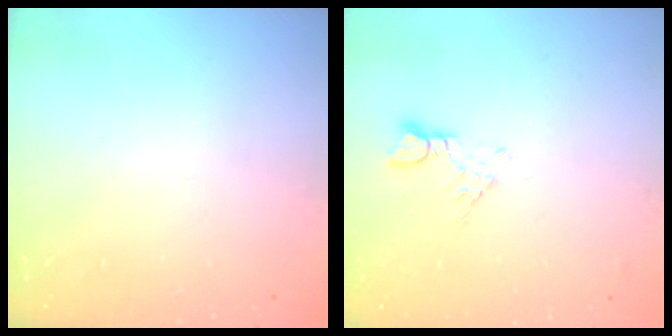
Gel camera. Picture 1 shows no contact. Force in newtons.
{"total": 4.0, "press": 4.0, "slide": 0.5}